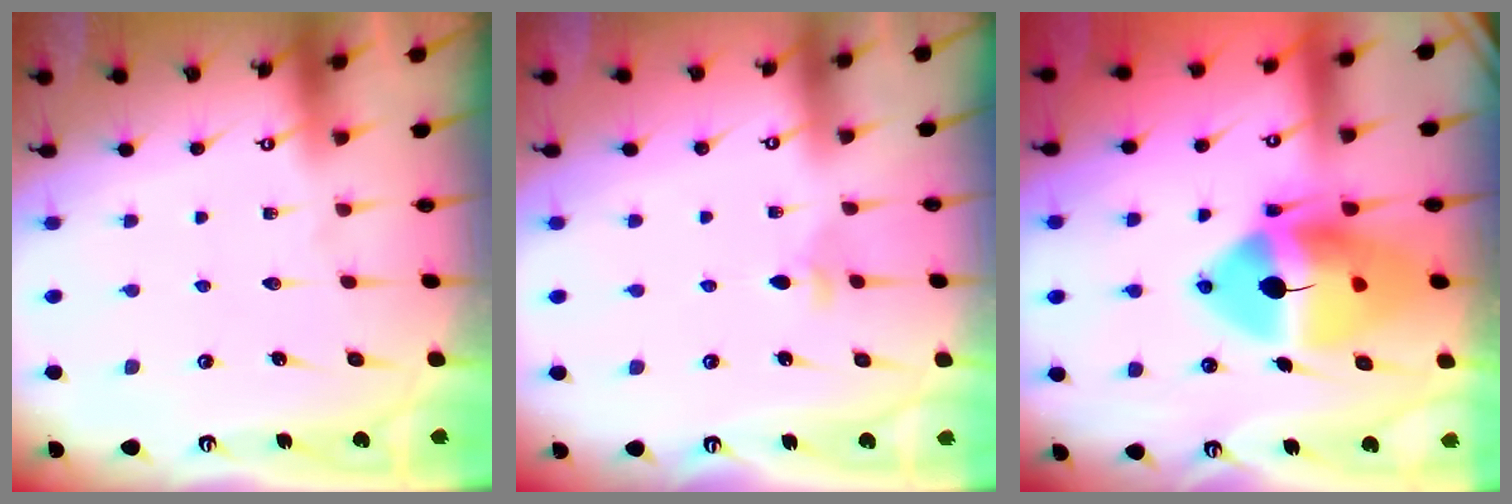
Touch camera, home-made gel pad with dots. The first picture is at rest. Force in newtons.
{"total": 3.1, "press": 3.0, "slide": 0.7}
{"total": 19.4, "press": 19.2, "slide": 2.9}